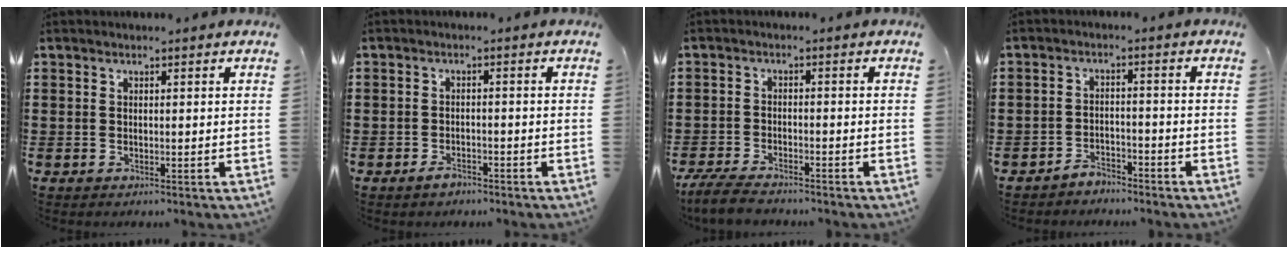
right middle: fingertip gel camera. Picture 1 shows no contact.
{"total": 1.6, "force": [-1.4, 0.7, 0.4], "torque": [-0.011, 0.001, -0.028]}
{"total": 4.3, "force": [-4.0, 0.6, 1.5], "torque": [-0.046, -0.008, -0.084]}
{"total": 3.0, "force": [-2.9, 0.6, 0.0], "torque": [-0.007, 0.003, -0.062]}